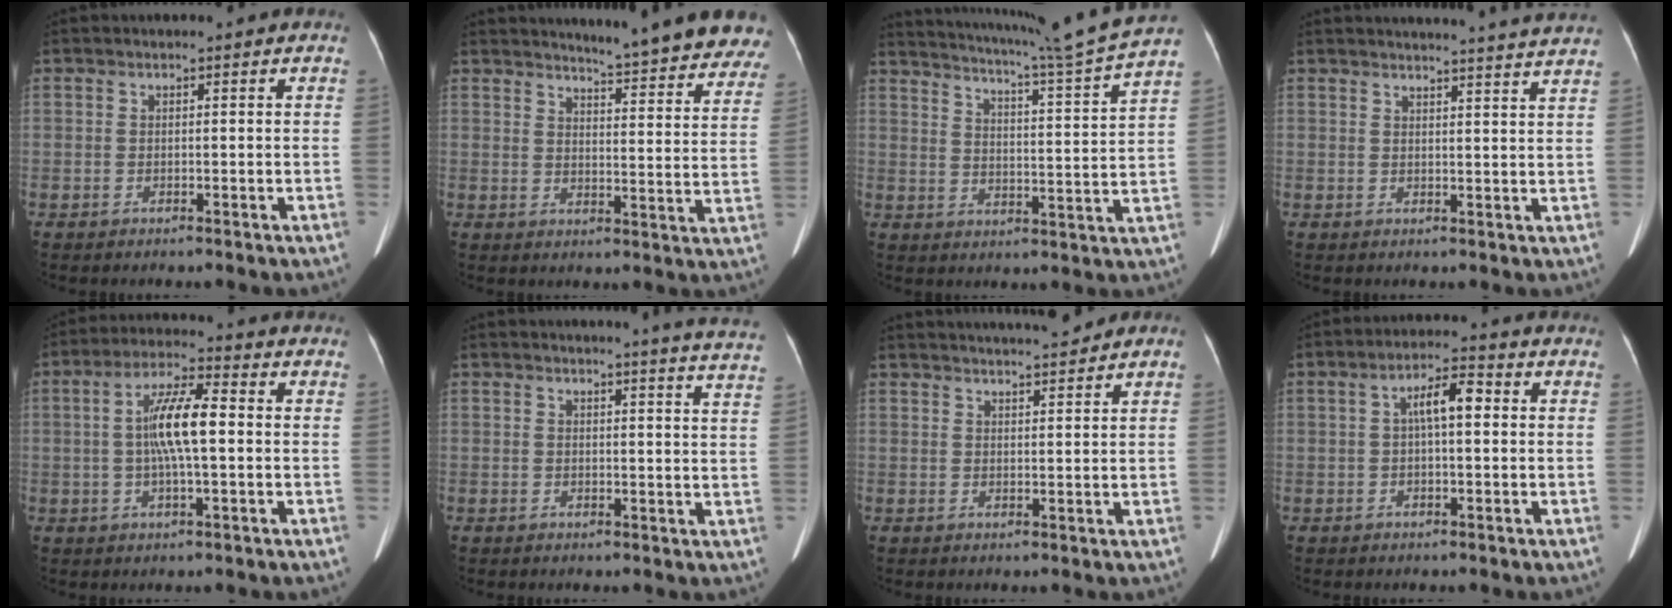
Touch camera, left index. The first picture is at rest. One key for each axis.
{"total": 20.3, "fx": 18.8, "fy": 1.9, "fz": 7.3, "tx": -0.078, "ty": -0.068, "tz": 0.211}
{"total": 17.1, "fx": 15.1, "fy": -2.6, "fz": 7.5, "tx": -0.136, "ty": -0.047, "tz": 0.199}
{"total": 15.0, "fx": 14.5, "fy": -0.9, "fz": 4.0, "tx": -0.053, "ty": -0.036, "tz": 0.157}
{"total": 8.7, "fx": 0.2, "fy": 1.5, "fz": 8.6, "tx": -0.165, "ty": 0.013, "tz": -0.001}
{"total": 13.2, "fx": 12.5, "fy": -1.0, "fz": 4.2, "tx": -0.047, "ty": -0.070, "tz": 0.119}
{"total": 8.9, "fx": 8.2, "fy": 0.4, "fz": 3.4, "tx": -0.049, "ty": 0.015, "tz": 0.113}
{"total": 5.2, "fx": 0.7, "fy": 1.5, "fz": 5.0, "tx": -0.086, "ty": 0.023, "tz": 0.010}